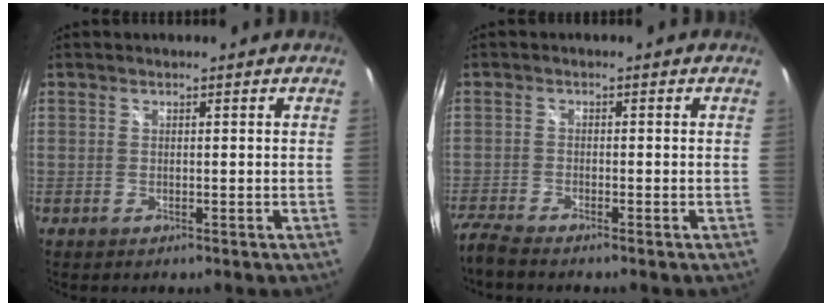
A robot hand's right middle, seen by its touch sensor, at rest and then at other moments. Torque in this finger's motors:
{"motor_torque": [0.20, -0.33, 0.02, 0.03]}